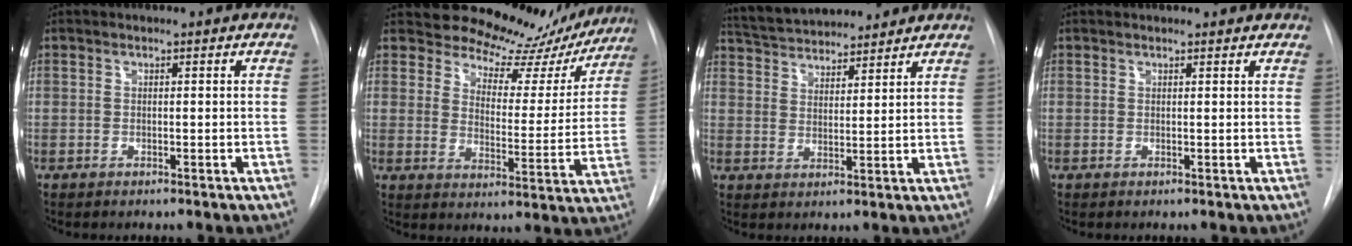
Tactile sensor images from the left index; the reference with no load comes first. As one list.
[{"total": 15.0, "force": [13.4, 6.2, 2.8], "torque": [-0.011, -0.029, 0.150]}, {"total": 11.7, "force": [10.9, 2.3, 3.4], "torque": [-0.060, 0.024, 0.180]}, {"total": 3.1, "force": [3.0, 0.6, 0.5], "torque": [-0.010, 0.013, 0.025]}]